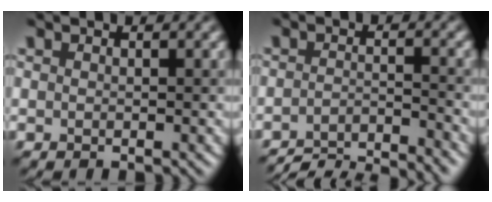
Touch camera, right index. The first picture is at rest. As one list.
[{"total": 6.7, "force": [-6.2, 0.9, 2.1], "torque": [-0.039, -0.002, -0.103]}]